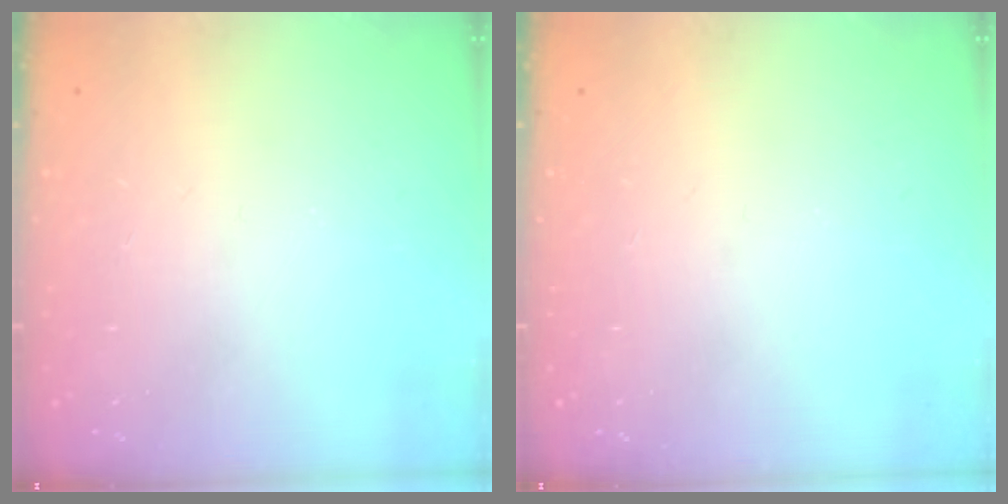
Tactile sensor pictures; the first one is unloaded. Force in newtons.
{"total": 0.0}